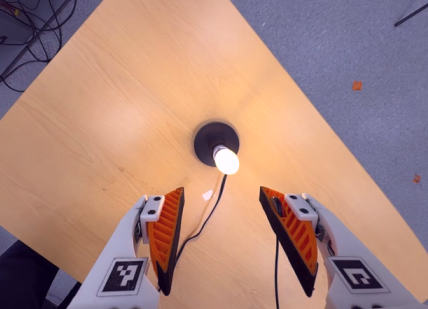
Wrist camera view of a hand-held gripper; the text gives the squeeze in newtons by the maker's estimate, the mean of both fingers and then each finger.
{"total": 0.0}